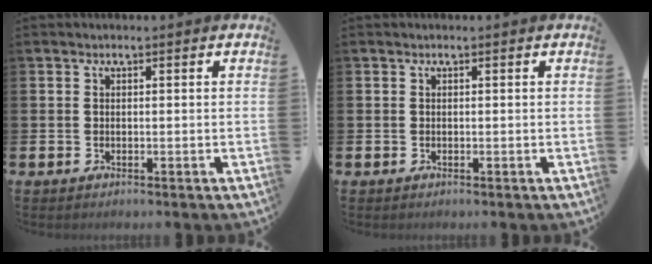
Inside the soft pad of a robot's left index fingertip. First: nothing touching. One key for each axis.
{"total": 0.0}